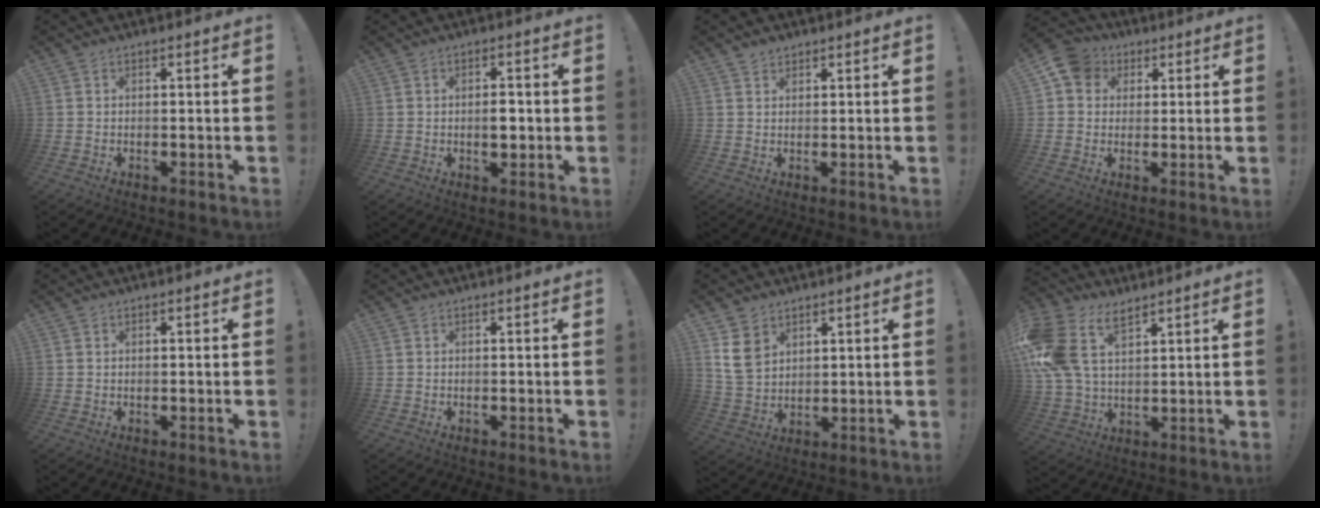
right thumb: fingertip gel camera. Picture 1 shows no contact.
{"total": 3.8, "force": [-0.3, 2.8, 2.5], "torque": [-0.025, 0.000, -0.009]}
{"total": 1.9, "force": [1.5, 1.0, 0.3], "torque": [0.002, -0.010, 0.027]}
{"total": 7.9, "force": [2.5, 7.0, 2.6], "torque": [-0.040, 0.003, 0.051]}
{"total": 0.6, "force": [0.5, 0.3, -0.2], "torque": [0.010, -0.001, 0.008]}
{"total": 0.0}
{"total": 8.4, "force": [4.8, 6.2, 3.1], "torque": [-0.046, -0.023, 0.098]}
{"total": 15.6, "force": [7.9, 9.6, 9.5], "torque": [-0.215, -0.031, 0.153]}